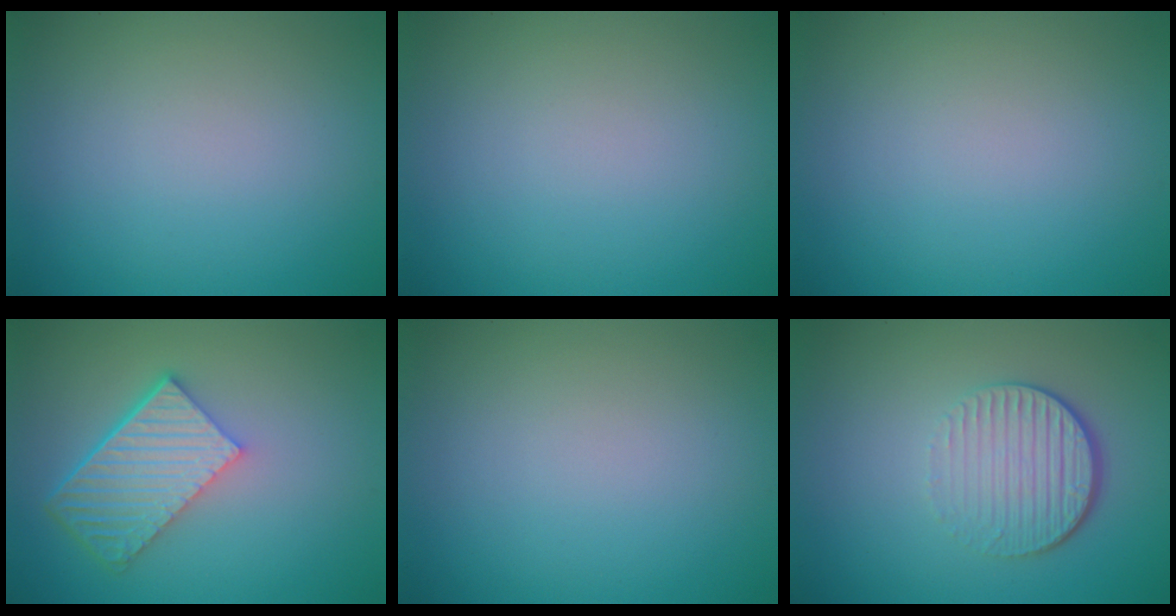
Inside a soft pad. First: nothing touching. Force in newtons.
{"total": 0.0}
{"total": 0.0}
{"total": 6.3, "press": 4.5, "slide": 4.4}
{"total": 0.0}
{"total": 4.3, "press": 2.9, "slide": 3.2}